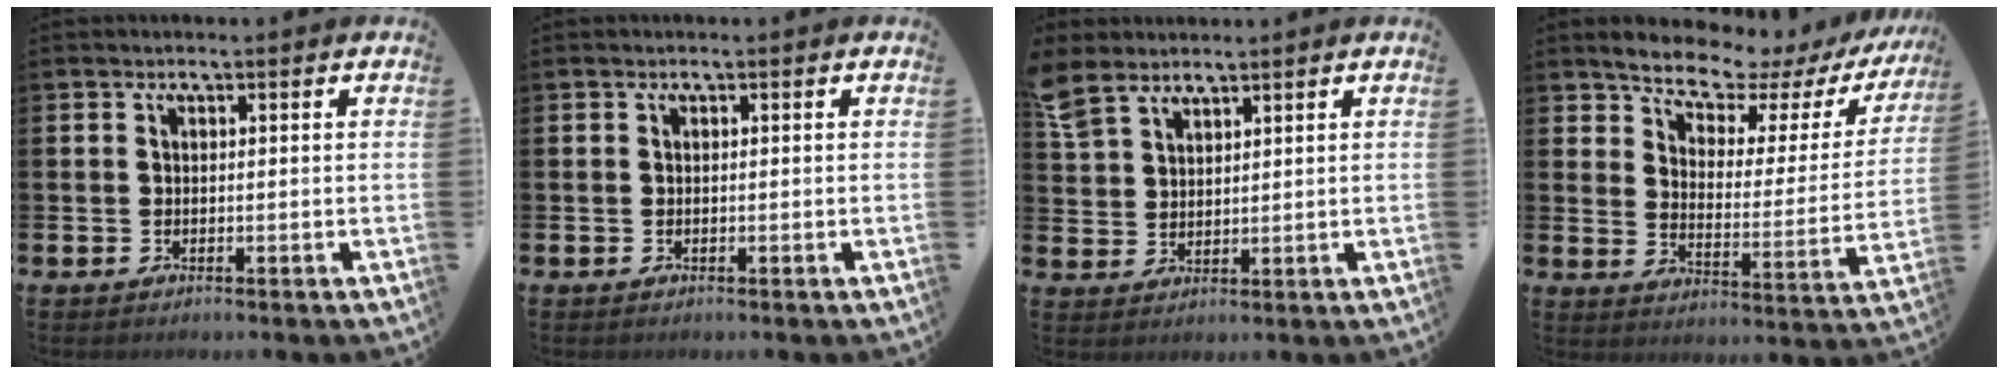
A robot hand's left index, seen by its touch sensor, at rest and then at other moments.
{"total": 0.0}
{"total": 5.1, "force": [4.5, 2.0, 0.9], "torque": [-0.017, -0.019, 0.084]}
{"total": 7.5, "force": [6.8, 2.2, 2.4], "torque": [-0.065, -0.054, 0.112]}